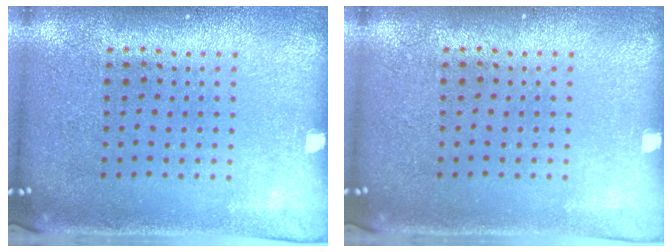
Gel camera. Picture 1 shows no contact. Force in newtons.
{"total": 0.0}